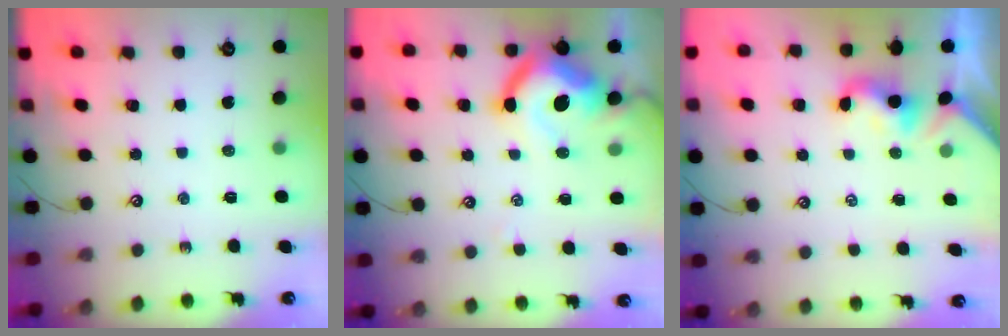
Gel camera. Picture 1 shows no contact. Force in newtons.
{"total": 11.8, "press": 11.6, "slide": 2.1}
{"total": 2.0, "press": 1.9, "slide": 0.4}